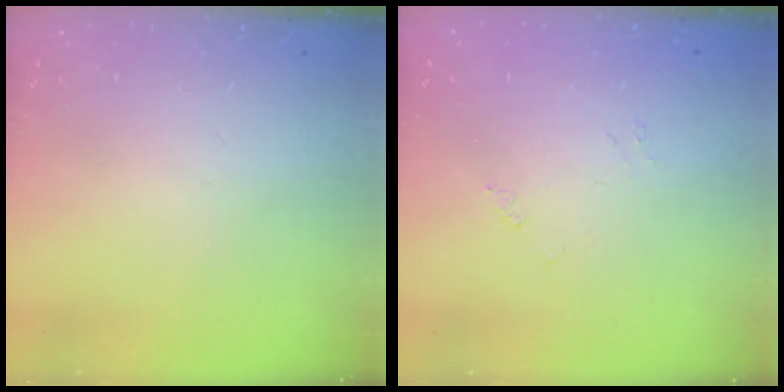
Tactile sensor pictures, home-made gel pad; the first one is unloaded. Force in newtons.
{"total": 0.0}